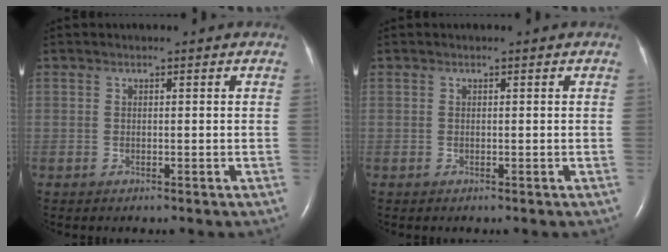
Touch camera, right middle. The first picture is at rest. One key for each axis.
{"total": 0.0}